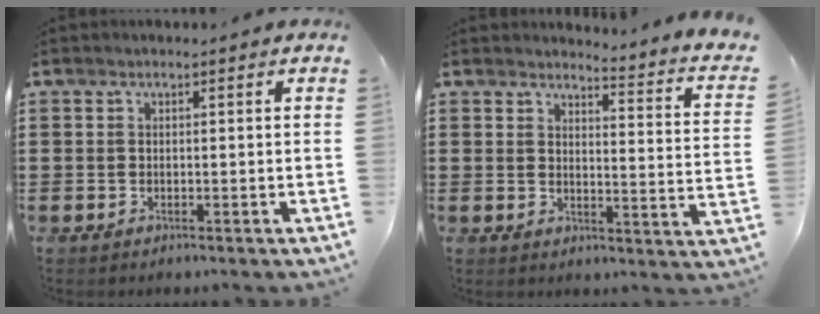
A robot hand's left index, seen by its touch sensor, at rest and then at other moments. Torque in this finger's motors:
{"motor_torque": [0.03, -0.13, -0.09, 0.00]}